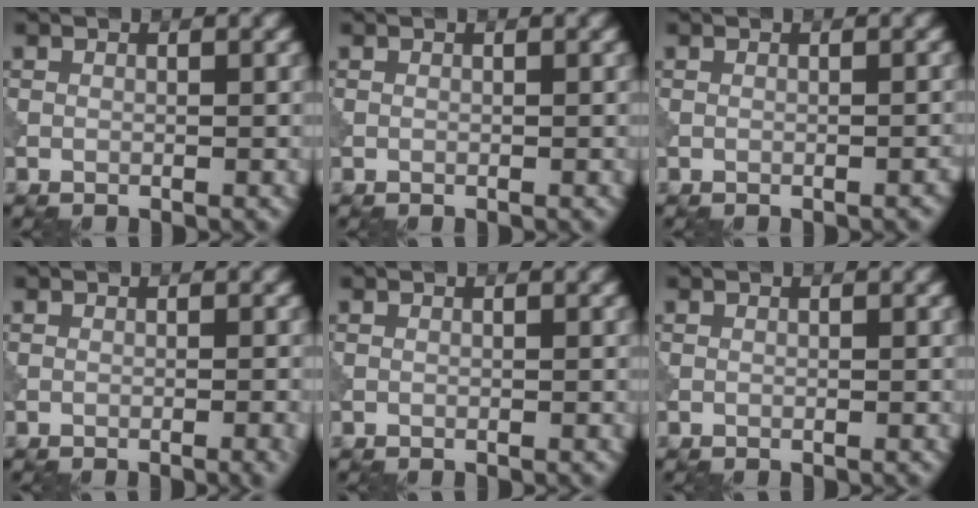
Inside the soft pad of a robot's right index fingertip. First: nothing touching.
{"total": 0.0}
{"total": 0.7, "force": [-0.5, 0.1, 0.4], "torque": [-0.005, 0.003, -0.007]}
{"total": 1.6, "force": [-0.6, 0.3, 1.5], "torque": [-0.015, 0.001, -0.009]}
{"total": 0.0}
{"total": 0.0}